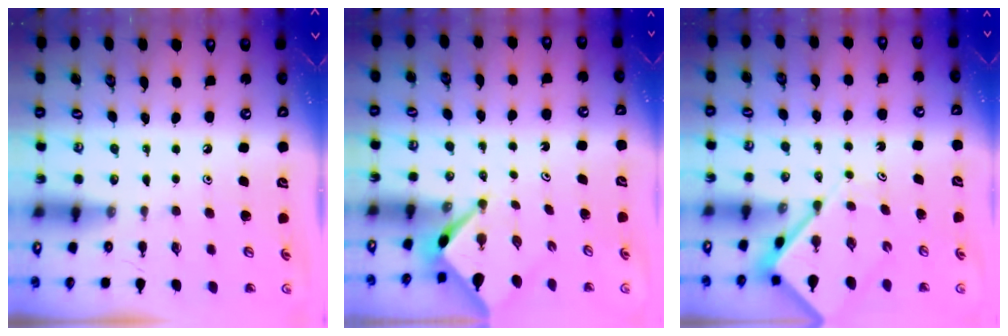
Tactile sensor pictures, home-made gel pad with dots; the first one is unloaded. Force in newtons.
{"total": 2.6, "press": 2.5, "slide": 0.3}
{"total": 5.5, "press": 5.4, "slide": 0.7}